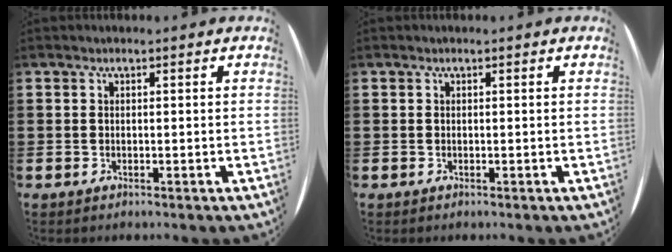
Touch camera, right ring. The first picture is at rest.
{"total": 0.0}